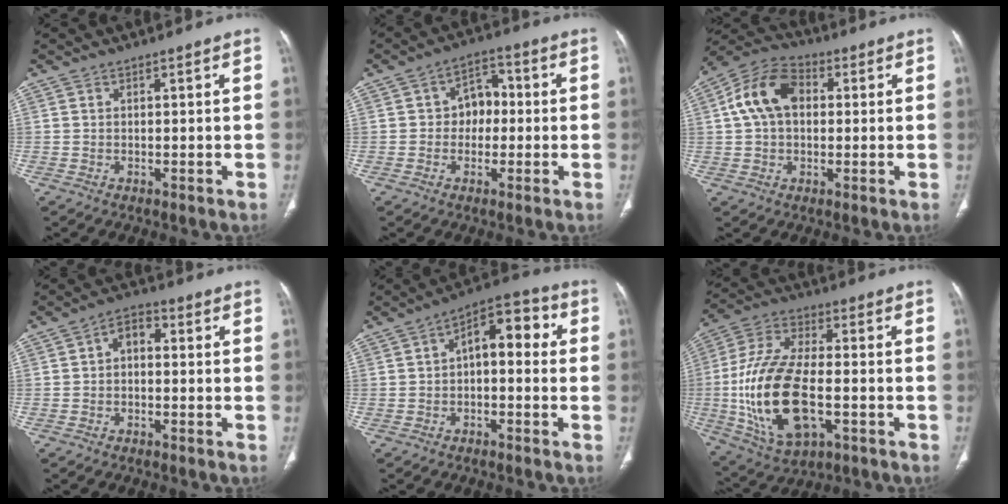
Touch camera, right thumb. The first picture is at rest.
{"total": 6.6, "force": [-0.1, 5.1, 4.2], "torque": [-0.030, 0.021, -0.011]}
{"total": 11.7, "force": [2.0, 8.0, 8.3], "torque": [-0.150, 0.027, 0.026]}
{"total": 4.3, "force": [0.0, 2.8, 3.3], "torque": [-0.042, 0.018, -0.013]}
{"total": 9.4, "force": [0.7, 5.0, 8.0], "torque": [-0.086, 0.038, -0.001]}
{"total": 20.9, "force": [-3.8, 10.5, 17.7], "torque": [-0.360, 0.013, -0.057]}